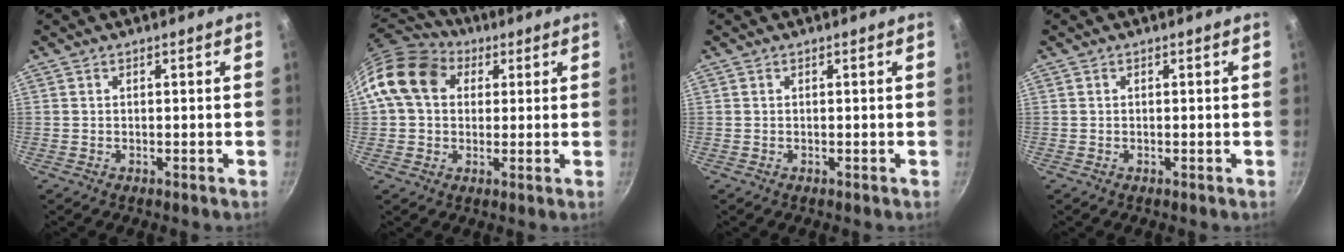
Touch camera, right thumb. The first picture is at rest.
{"total": 13.8, "force": [3.7, 10.7, 7.9], "torque": [-0.125, 0.024, 0.048]}
{"total": 0.0}
{"total": 0.0}